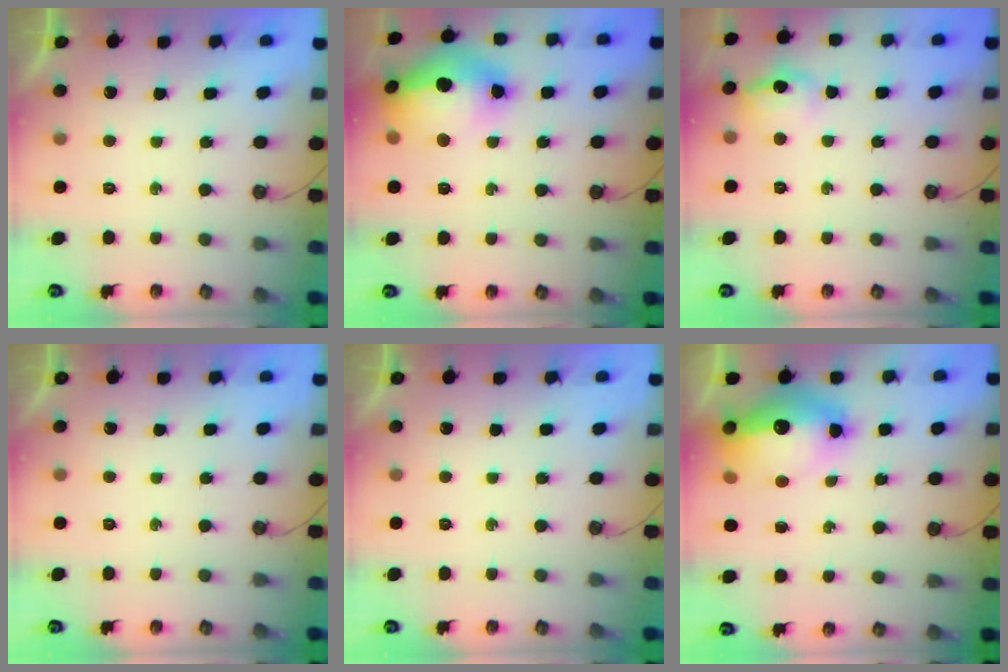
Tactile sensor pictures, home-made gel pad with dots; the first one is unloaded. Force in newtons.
{"total": 20.3, "press": 20.2, "slide": 2.1}
{"total": 10.7, "press": 10.7, "slide": 0.8}
{"total": 0.0}
{"total": 0.0}
{"total": 16.9, "press": 16.8, "slide": 1.4}